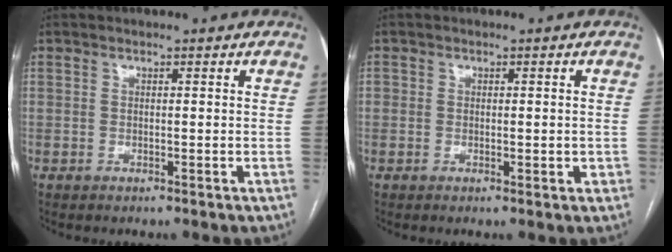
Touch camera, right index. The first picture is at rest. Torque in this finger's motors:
{"motor_torque": [0.00, 0.27, 0.14, 0.05]}